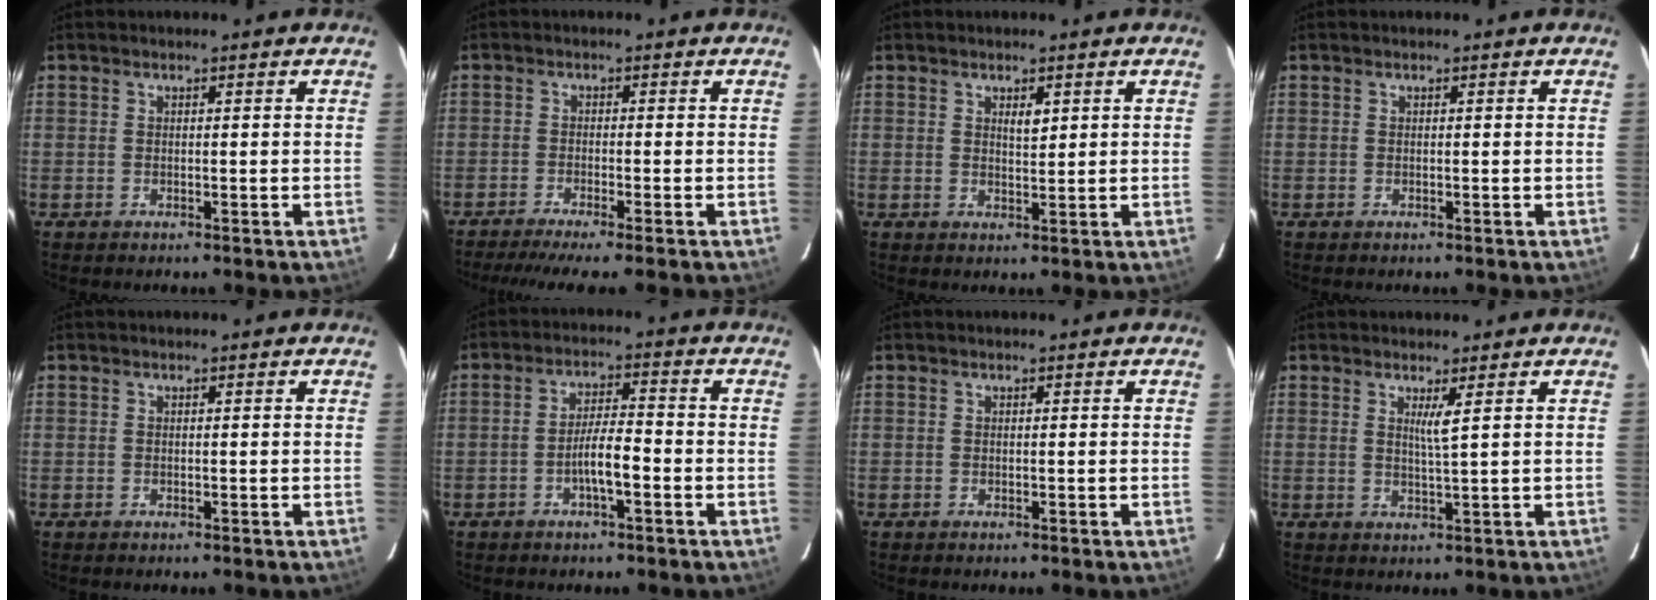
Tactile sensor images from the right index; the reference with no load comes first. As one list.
[{"total": 8.8, "force": [-7.4, -0.7, 4.6], "torque": [-0.053, -0.019, -0.112]}, {"total": 1.9, "force": [0.9, 0.6, 1.5], "torque": [-0.027, -0.001, 0.017]}, {"total": 0.0}, {"total": 0.0}, {"total": 5.2, "force": [-1.9, 0.8, 4.7], "torque": [-0.088, 0.011, -0.035]}, {"total": 0.0}, {"total": 2.1, "force": [0.9, -0.6, 1.8], "torque": [-0.036, -0.011, 0.019]}]